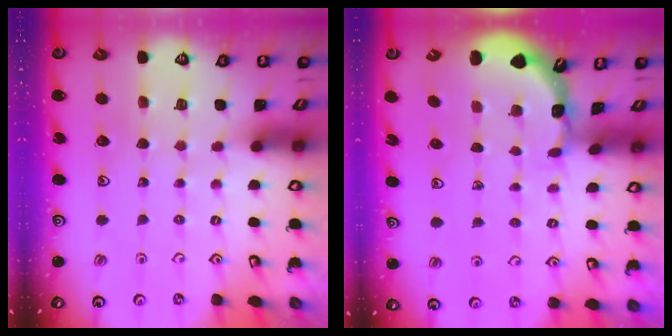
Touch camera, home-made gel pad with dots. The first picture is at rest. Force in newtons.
{"total": 1.6, "press": 1.6, "slide": 0.3}